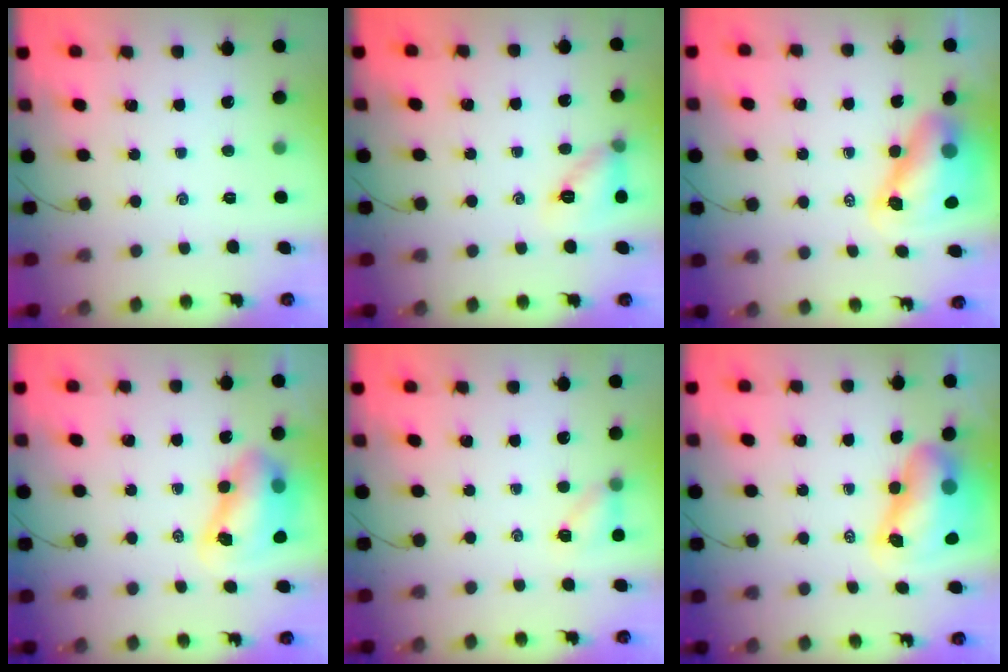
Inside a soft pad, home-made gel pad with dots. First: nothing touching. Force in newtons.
{"total": 9.9, "press": 9.8, "slide": 1.6}
{"total": 9.9, "press": 9.5, "slide": 2.7}
{"total": 8.5, "press": 8.2, "slide": 2.4}
{"total": 5.6, "press": 5.4, "slide": 1.7}
{"total": 10.9, "press": 10.5, "slide": 3.0}